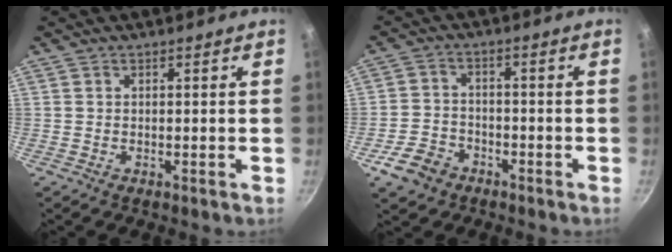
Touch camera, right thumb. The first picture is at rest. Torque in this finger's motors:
{"motor_torque": [-0.01, 0.18, -0.14, -0.02, 0.00]}